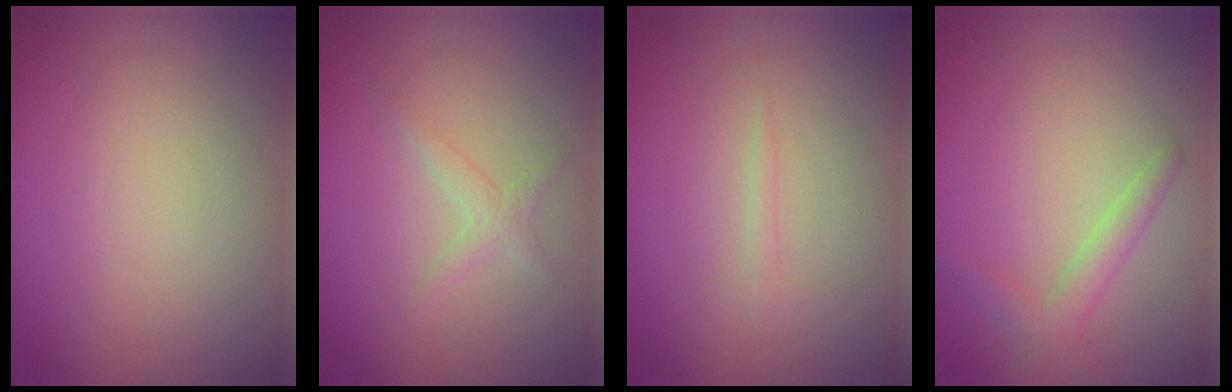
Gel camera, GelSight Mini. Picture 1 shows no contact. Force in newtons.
{"total": 1.4, "press": 1.4, "slide": 0.0}
{"total": 0.7, "press": 0.7, "slide": 0.0}
{"total": 2.3, "press": 2.3, "slide": 0.1}